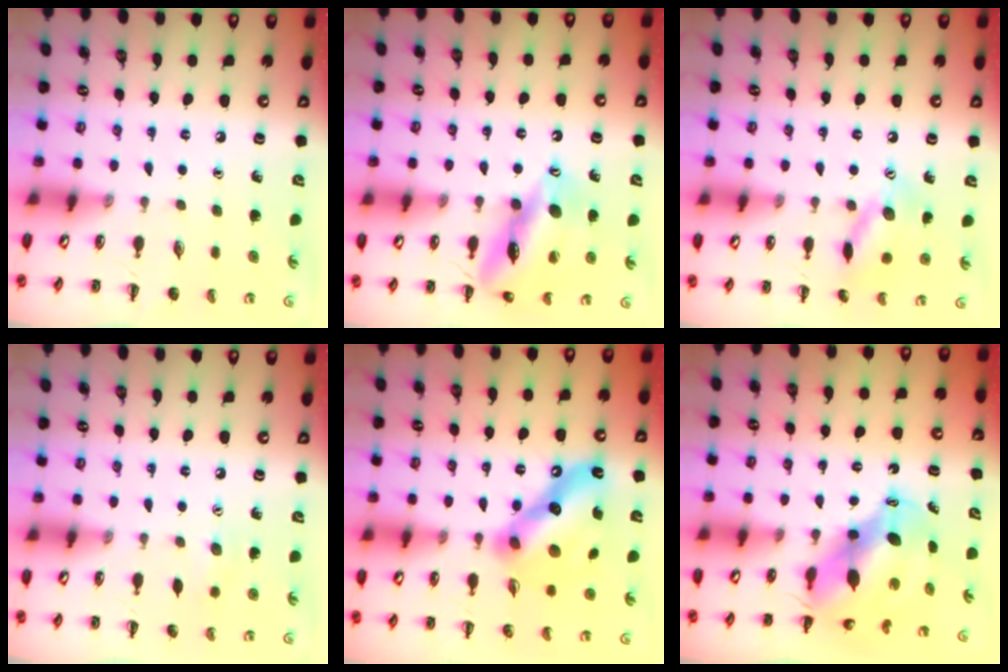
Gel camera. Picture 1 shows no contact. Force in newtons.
{"total": 15.3, "press": 15.2, "slide": 2.2}
{"total": 12.1, "press": 12.1, "slide": 0.5}
{"total": 5.7, "press": 5.6, "slide": 1.0}
{"total": 17.1, "press": 17.0, "slide": 1.5}
{"total": 8.1, "press": 7.9, "slide": 1.9}